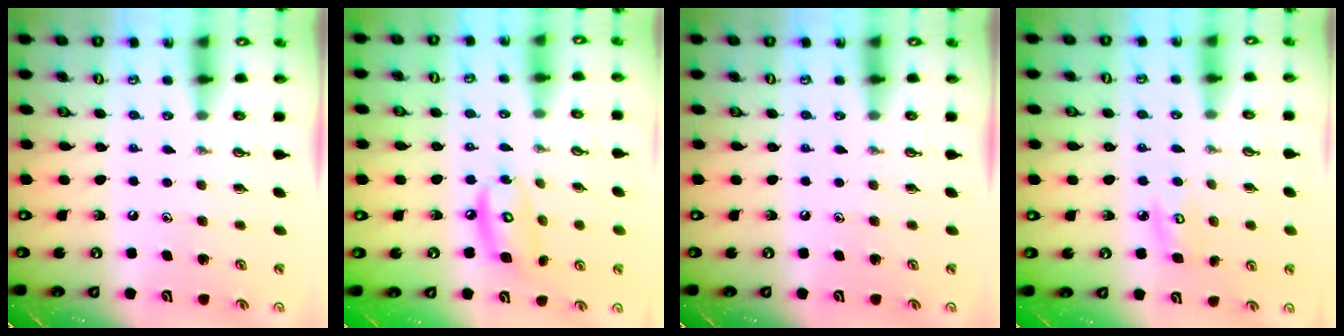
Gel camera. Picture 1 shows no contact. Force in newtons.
{"total": 10.0, "press": 10.0, "slide": 0.9}
{"total": 0.0}
{"total": 5.5, "press": 5.5, "slide": 0.5}